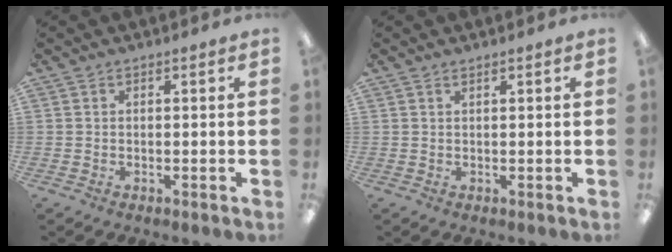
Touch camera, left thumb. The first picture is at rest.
{"total": 0.6, "force": [0.5, 0.1, 0.2], "torque": [-0.004, 0.001, 0.010]}